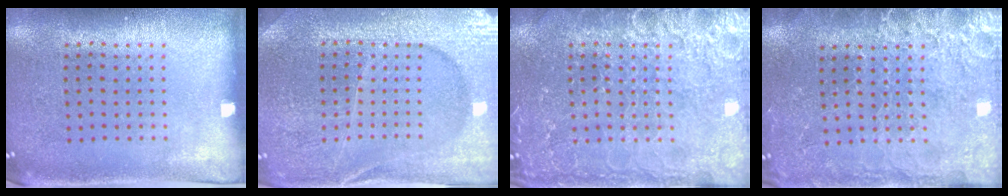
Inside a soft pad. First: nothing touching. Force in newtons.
{"total": 4.1, "press": 4.0, "slide": 1.2}
{"total": 4.0, "press": 4.0, "slide": 0.5}
{"total": 3.4, "press": 3.2, "slide": 1.1}